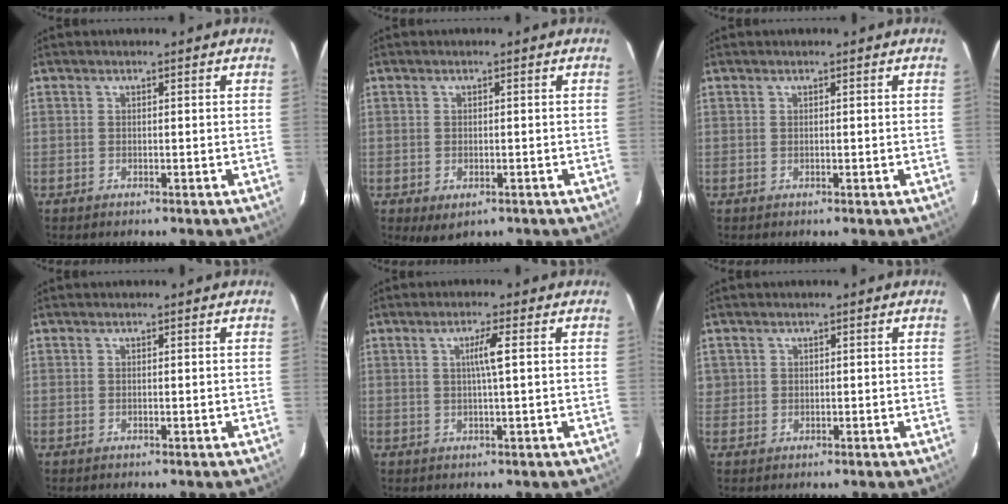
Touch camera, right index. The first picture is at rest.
{"total": 2.9, "force": [-1.5, 1.7, 1.9], "torque": [-0.031, -0.006, -0.008]}
{"total": 0.0}
{"total": 0.0}
{"total": 3.1, "force": [0.6, -0.5, 3.0], "torque": [-0.057, -0.001, 0.008]}
{"total": 1.4, "force": [0.3, 1.3, 0.1], "torque": [0.008, 0.004, 0.002]}